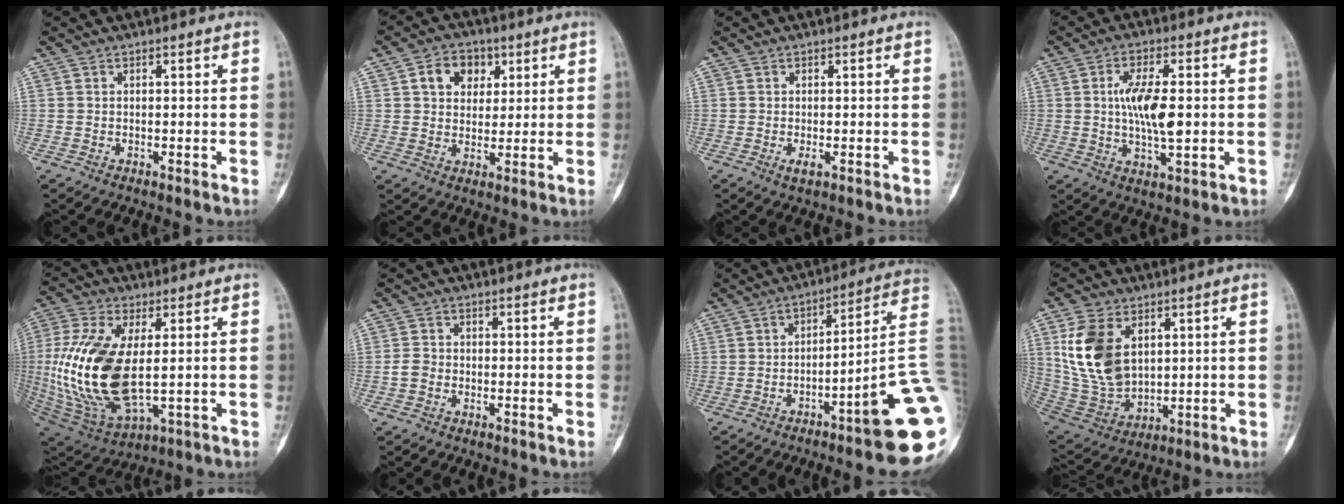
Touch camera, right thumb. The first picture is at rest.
{"total": 7.9, "force": [2.9, 6.1, 4.1], "torque": [-0.028, -0.004, 0.044]}
{"total": 1.5, "force": [-0.5, 0.6, 1.3], "torque": [-0.025, -0.004, -0.008]}
{"total": 9.7, "force": [0.4, 4.0, 8.9], "torque": [-0.162, -0.004, 0.008]}
{"total": 21.5, "force": [0.0, 9.8, 19.1], "torque": [-0.415, -0.014, 0.017]}
{"total": 2.3, "force": [-0.7, 1.8, 1.2], "torque": [-0.018, 0.008, -0.018]}
{"total": 17.1, "force": [-5.8, 1.4, 16.1], "torque": [-0.160, 0.044, -0.081]}
{"total": 14.6, "force": [4.2, 9.3, 10.5], "torque": [-0.193, -0.018, 0.099]}